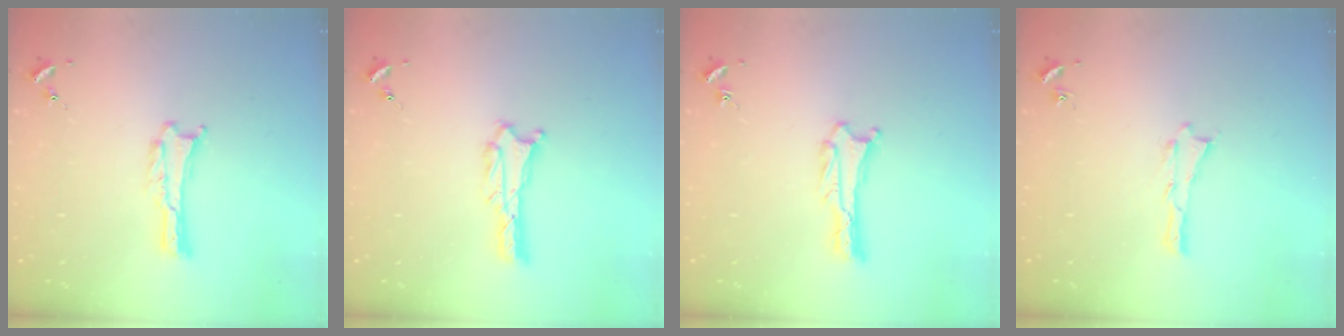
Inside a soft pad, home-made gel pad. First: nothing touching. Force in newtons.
{"total": 1.3, "press": 1.2, "slide": 0.1}
{"total": 1.3, "press": 1.3, "slide": 0.0}
{"total": 0.0}